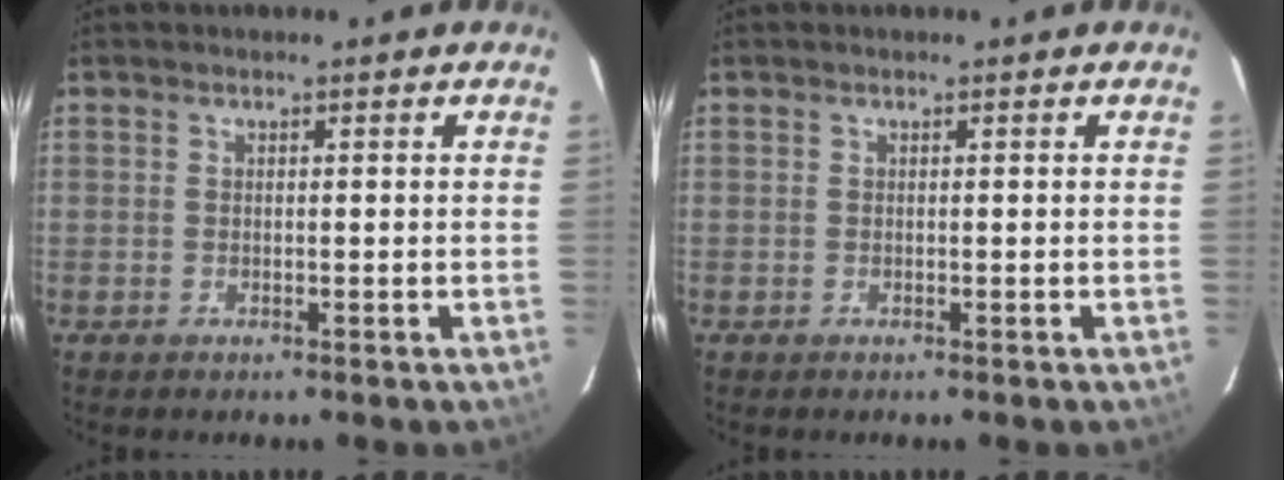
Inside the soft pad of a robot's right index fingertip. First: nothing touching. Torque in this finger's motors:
{"motor_torque": [-0.03, -0.01, 0.00, 0.00]}